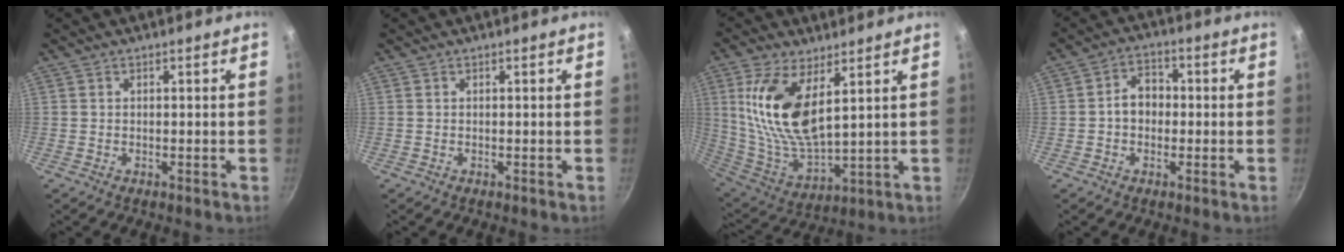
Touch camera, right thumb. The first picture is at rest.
{"total": 0.0}
{"total": 16.4, "force": [5.6, 7.2, 13.6], "torque": [-0.264, -0.045, 0.119]}
{"total": 5.7, "force": [-0.5, 4.5, 3.5], "torque": [-0.025, 0.018, -0.014]}